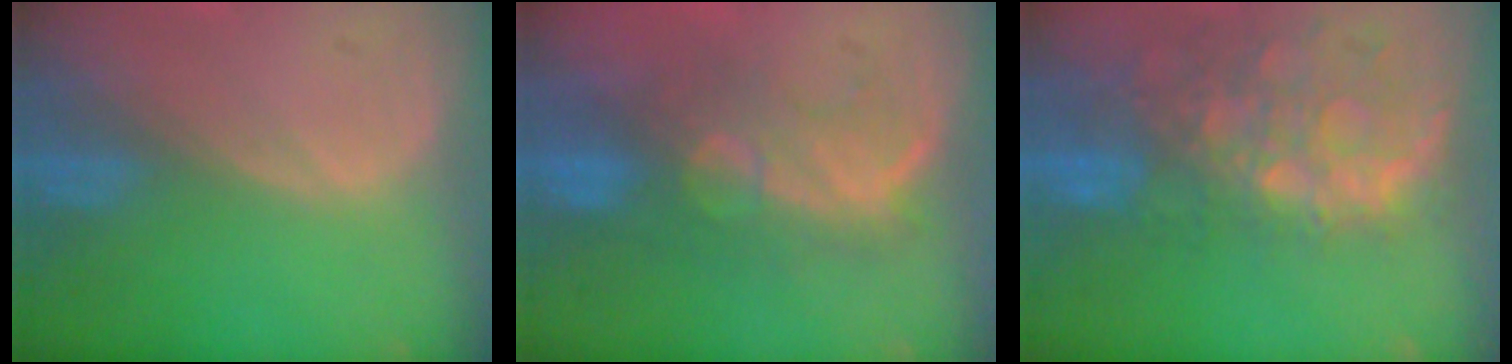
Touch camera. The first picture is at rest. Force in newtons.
{"total": 9.3, "press": 8.5, "slide": 3.7}
{"total": 11.2, "press": 9.8, "slide": 5.5}